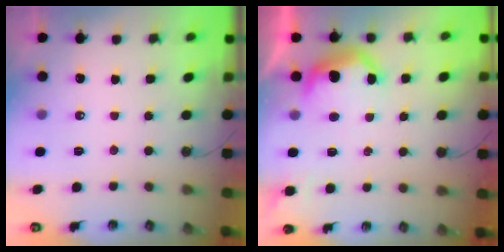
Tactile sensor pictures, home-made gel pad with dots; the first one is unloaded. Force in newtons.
{"total": 12.6, "press": 12.6, "slide": 0.7}